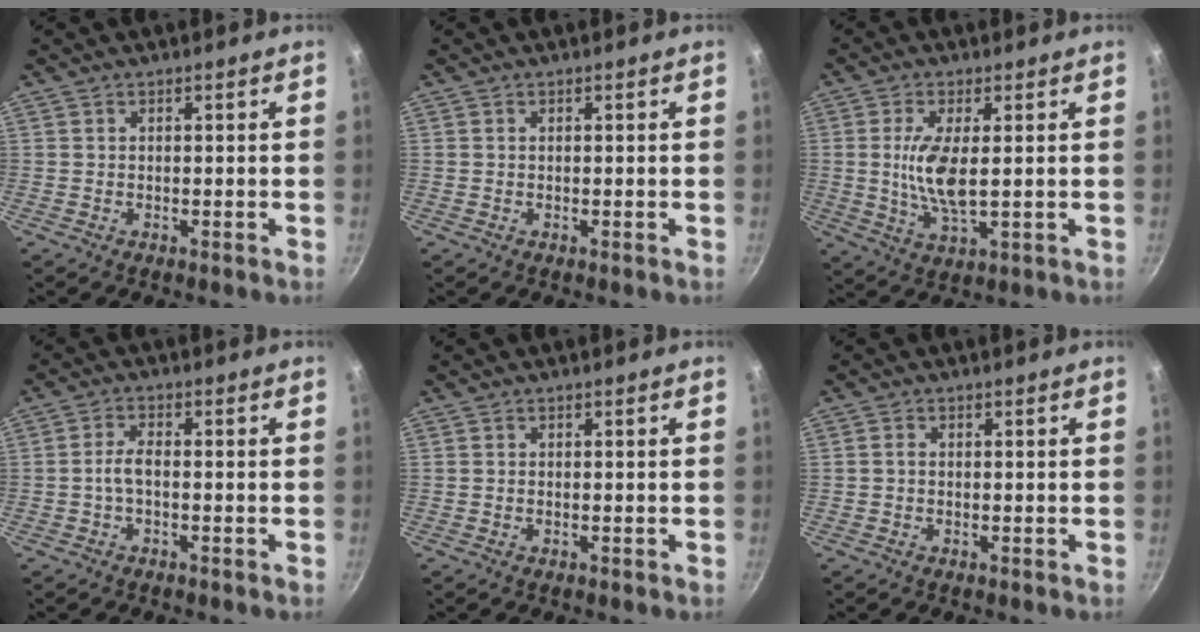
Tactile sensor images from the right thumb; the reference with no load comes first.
{"total": 0.0}
{"total": 8.6, "force": [0.8, 3.0, 8.0], "torque": [-0.164, -0.010, 0.018]}
{"total": 3.0, "force": [-0.9, 1.1, 2.6], "torque": [-0.058, 0.016, -0.023]}
{"total": 0.0}
{"total": 0.9, "force": [-0.1, 0.7, 0.5], "torque": [-0.008, 0.005, -0.004]}